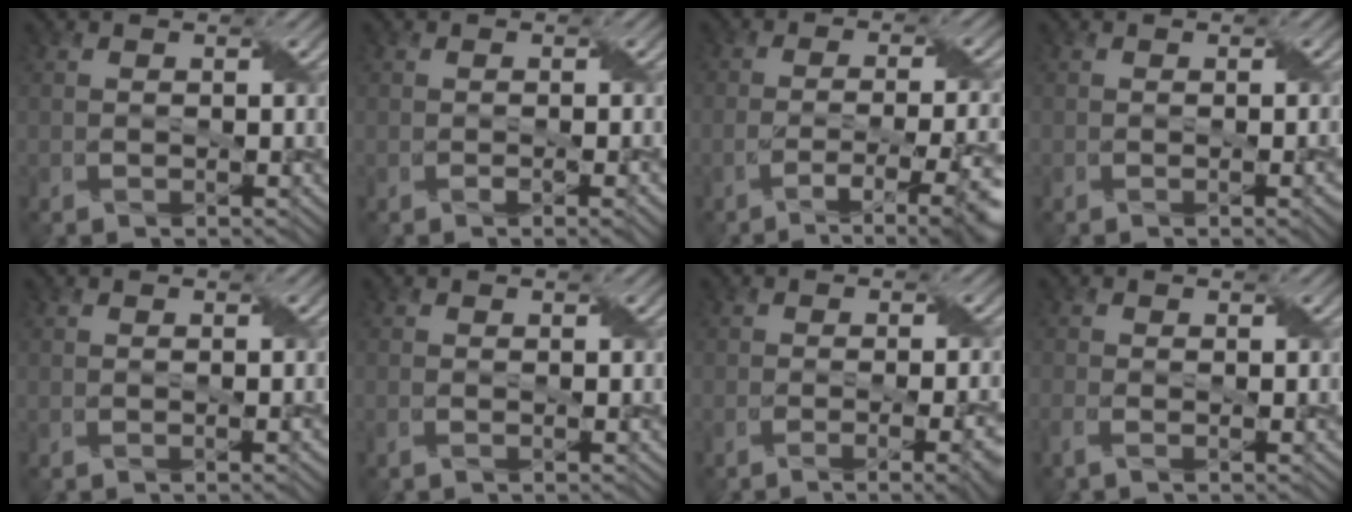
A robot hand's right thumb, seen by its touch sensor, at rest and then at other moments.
{"total": 2.0, "force": [-0.5, 0.5, 1.9], "torque": [-0.028, 0.000, -0.009]}
{"total": 9.1, "force": [-3.8, 2.4, 7.9], "torque": [-0.122, -0.006, -0.054]}
{"total": 2.0, "force": [-0.3, 0.6, 1.9], "torque": [-0.020, 0.003, -0.008]}
{"total": 1.0, "force": [-0.1, 0.3, 0.9], "torque": [-0.011, 0.000, -0.007]}
{"total": 0.7, "force": [-0.2, 0.2, 0.6], "torque": [-0.009, 0.001, -0.009]}
{"total": 6.3, "force": [-2.8, 1.6, 5.4], "torque": [-0.063, -0.001, -0.036]}
{"total": 1.6, "force": [-0.9, 0.3, 1.3], "torque": [-0.025, -0.001, -0.027]}